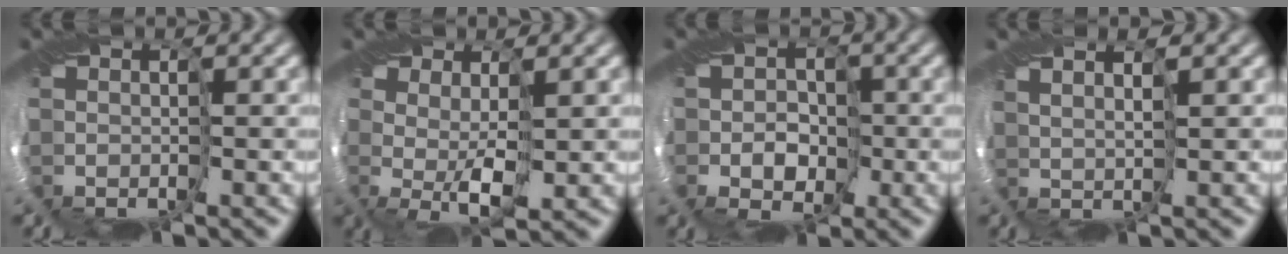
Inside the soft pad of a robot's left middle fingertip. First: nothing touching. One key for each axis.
{"total": 1.6, "fx": 0.7, "fy": -0.6, "fz": 1.3, "tx": -0.030, "ty": -0.004, "tz": 0.013}
{"total": 2.3, "fx": -1.2, "fy": 1.8, "fz": 0.8, "tx": 0.010, "ty": 0.004, "tz": -0.027}
{"total": 2.0, "fx": 1.3, "fy": -0.5, "fz": 1.5, "tx": -0.033, "ty": 0.003, "tz": 0.025}